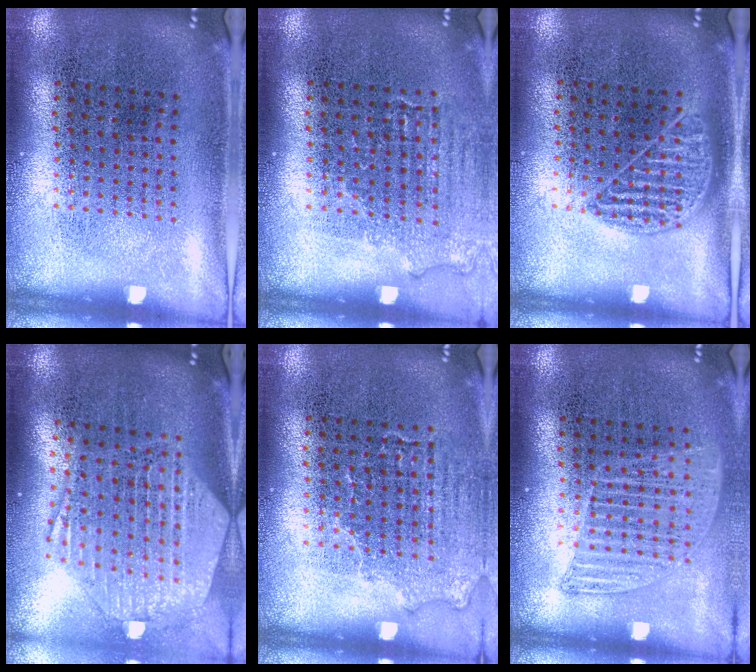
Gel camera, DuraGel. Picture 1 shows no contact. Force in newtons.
{"total": 1.1, "press": 1.0, "slide": 0.1}
{"total": 1.0, "press": 0.8, "slide": 0.5}
{"total": 2.8, "press": 2.3, "slide": 1.6}
{"total": 1.4, "press": 1.2, "slide": 0.6}
{"total": 1.2, "press": 1.1, "slide": 0.4}